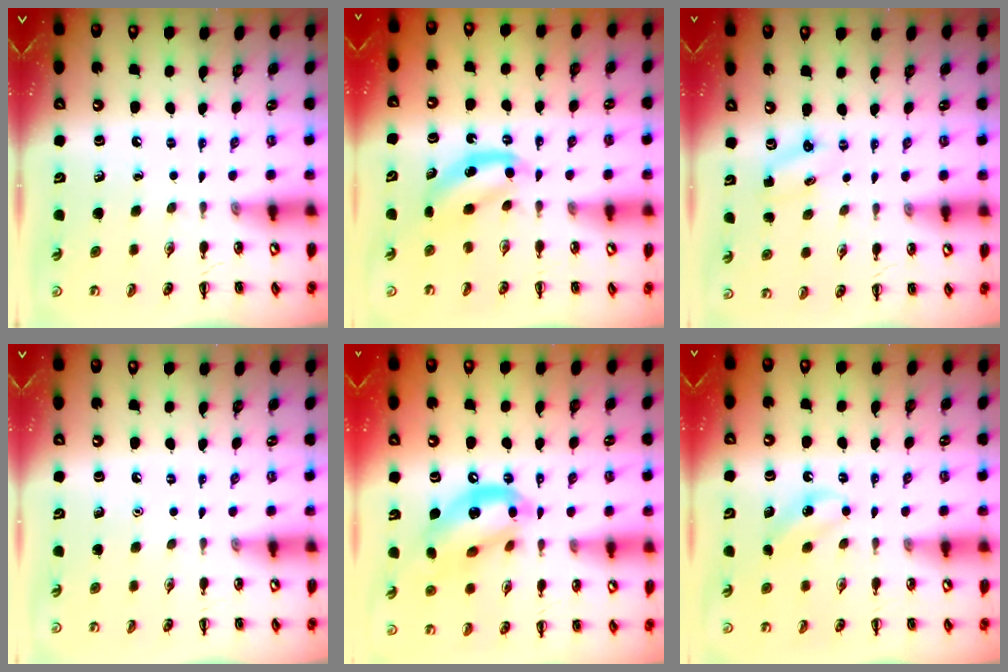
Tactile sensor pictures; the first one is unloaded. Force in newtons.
{"total": 5.4, "press": 5.3, "slide": 1.0}
{"total": 2.2, "press": 2.1, "slide": 0.6}
{"total": 1.6, "press": 1.6, "slide": 0.1}
{"total": 12.8, "press": 12.3, "slide": 3.4}
{"total": 7.1, "press": 6.9, "slide": 1.6}